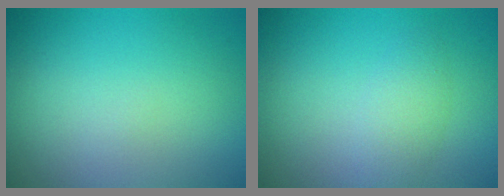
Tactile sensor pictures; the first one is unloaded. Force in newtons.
{"total": 2.1, "press": 2.1, "slide": 0.1}